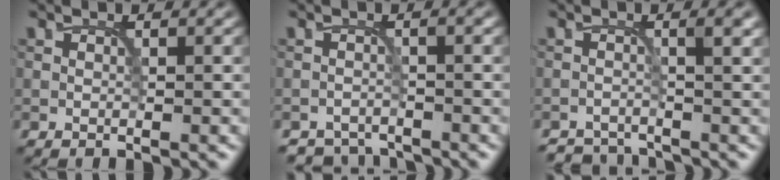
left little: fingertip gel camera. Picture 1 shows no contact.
{"total": 2.8, "force": [-2.7, 0.5, 0.1], "torque": [0.006, -0.003, -0.048]}
{"total": 2.9, "force": [-2.5, 0.7, 1.3], "torque": [-0.013, -0.003, -0.048]}